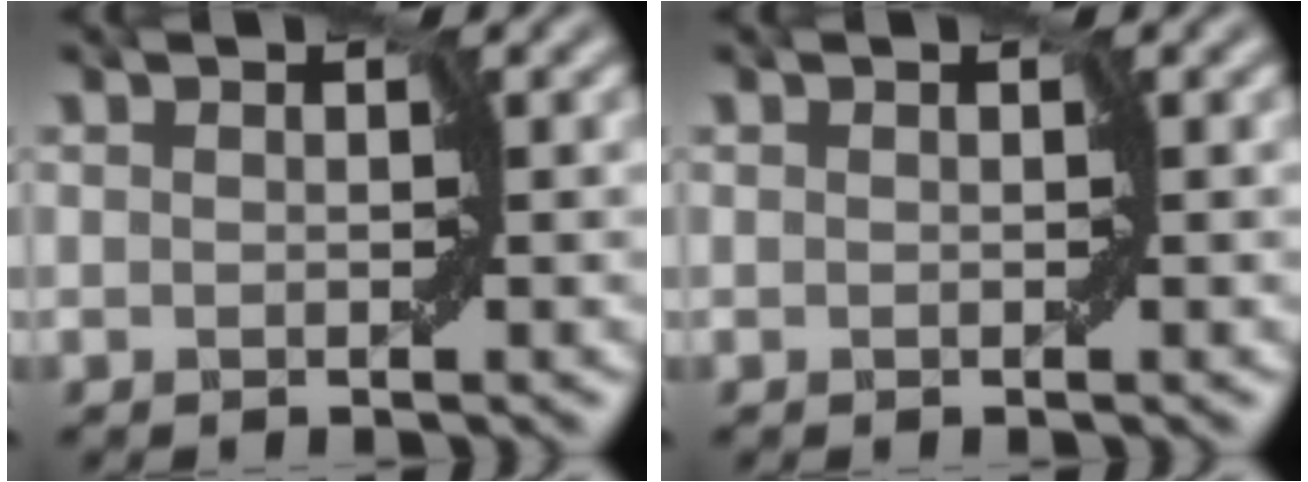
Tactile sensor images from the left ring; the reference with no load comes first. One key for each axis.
{"total": 0.0}